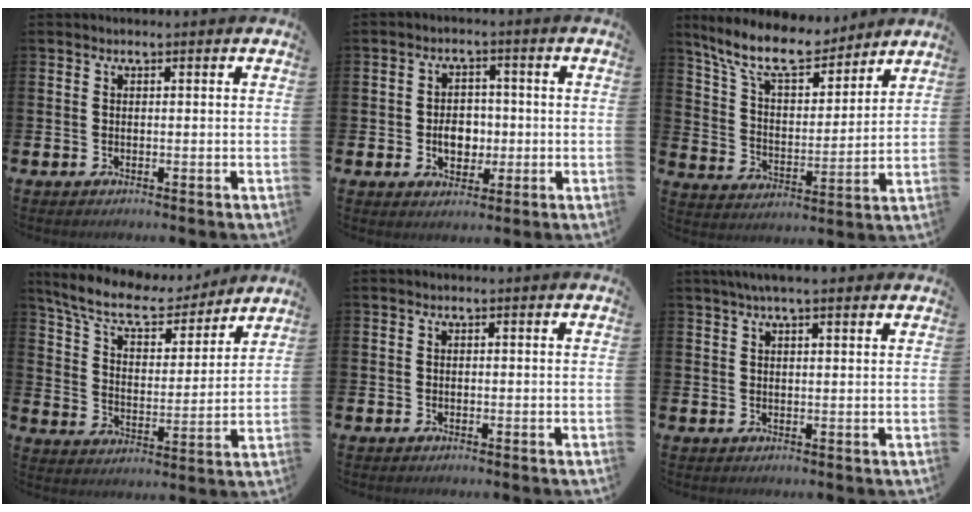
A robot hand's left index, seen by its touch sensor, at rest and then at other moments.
{"total": 4.4, "force": [-0.6, 3.4, 2.7], "torque": [-0.035, 0.000, -0.021]}
{"total": 10.7, "force": [9.3, 3.0, 4.2], "torque": [-0.117, -0.049, 0.167]}
{"total": 9.3, "force": [8.3, 2.6, 3.4], "torque": [-0.103, -0.051, 0.143]}
{"total": 0.0}
{"total": 3.7, "force": [2.9, 0.6, 2.1], "torque": [-0.039, -0.002, 0.050]}